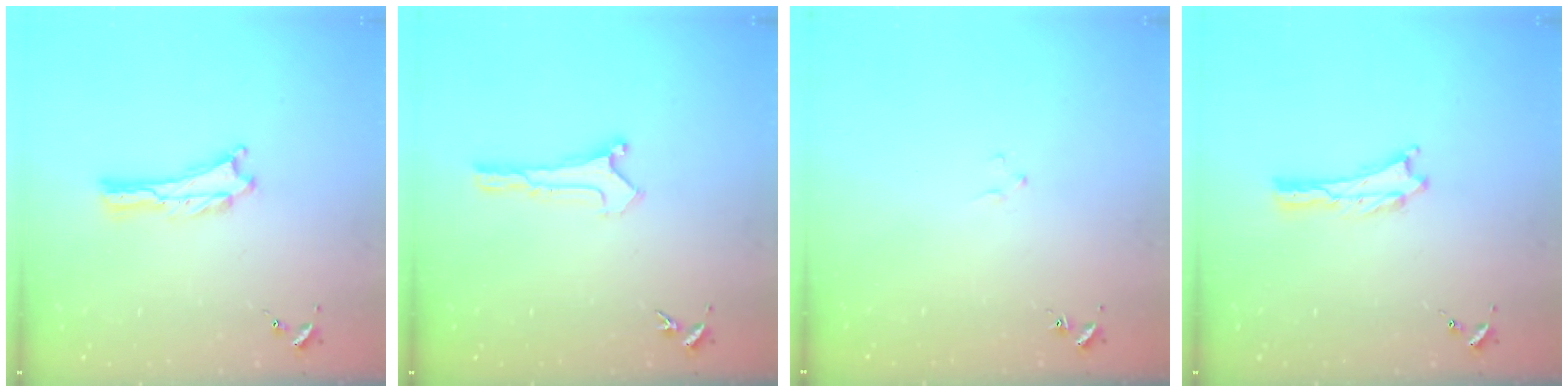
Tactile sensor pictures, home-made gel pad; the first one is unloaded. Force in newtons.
{"total": 0.0}
{"total": 1.2, "press": 1.2, "slide": 0.2}
{"total": 0.0}